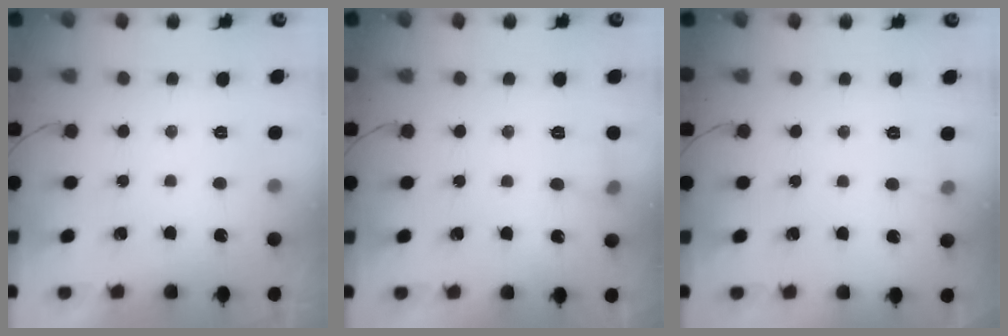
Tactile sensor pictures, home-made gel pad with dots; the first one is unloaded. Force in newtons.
{"total": 7.2, "press": 4.4, "slide": 5.7}
{"total": 3.5, "press": 3.3, "slide": 1.0}